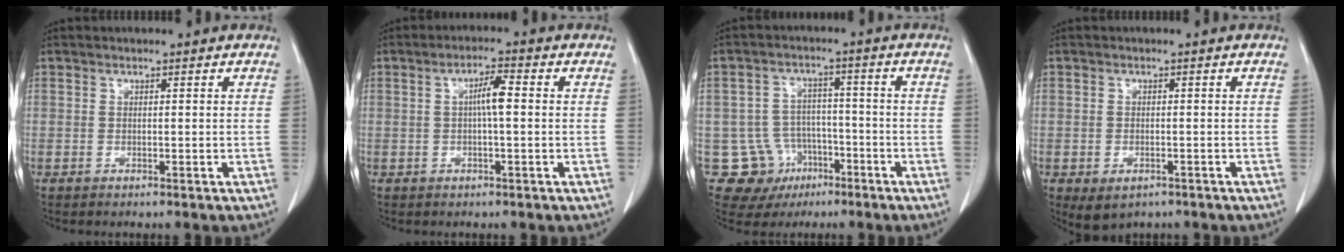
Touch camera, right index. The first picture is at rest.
{"total": 4.0, "force": [0.3, 0.4, 3.9], "torque": [-0.070, 0.008, 0.004]}
{"total": 10.4, "force": [-4.4, 9.3, 1.3], "torque": [-0.031, 0.030, -0.054]}
{"total": 3.7, "force": [-2.0, 2.4, 2.0], "torque": [-0.033, -0.005, -0.018]}